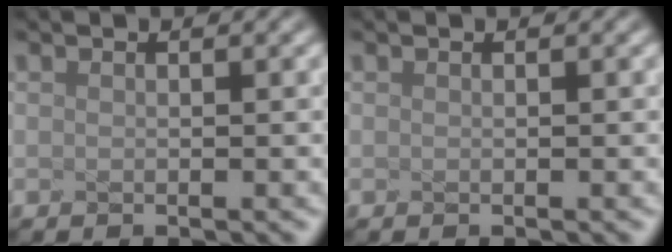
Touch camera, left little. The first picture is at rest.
{"total": 0.0}